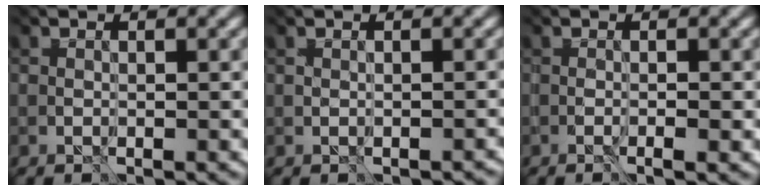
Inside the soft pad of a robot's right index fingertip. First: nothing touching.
{"total": 0.5, "force": [-0.5, 0.2, -0.1], "torque": [0.014, 0.005, -0.001]}
{"total": 1.5, "force": [-1.1, -0.2, 1.0], "torque": [-0.021, 0.000, -0.005]}